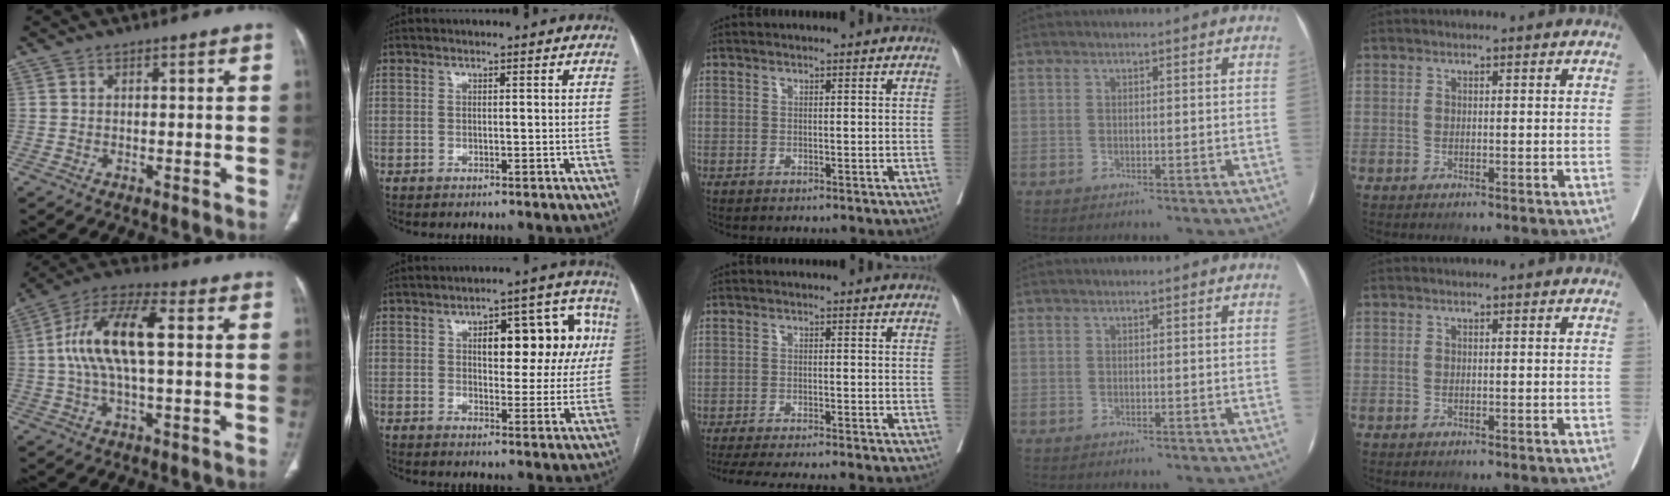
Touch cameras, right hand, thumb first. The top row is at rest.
{"thumb": {"total": 14.7, "force": [1.5, 5.8, 13.4], "torque": [-0.271, 0.032, 0.022]}, "index": {"total": 12.0, "force": [3.1, 5.5, 10.2], "torque": [-0.116, 0.039, 0.042]}, "middle": {"total": 15.6, "force": [-14.1, 0.6, 6.7], "torque": [-0.100, -0.031, -0.193]}}